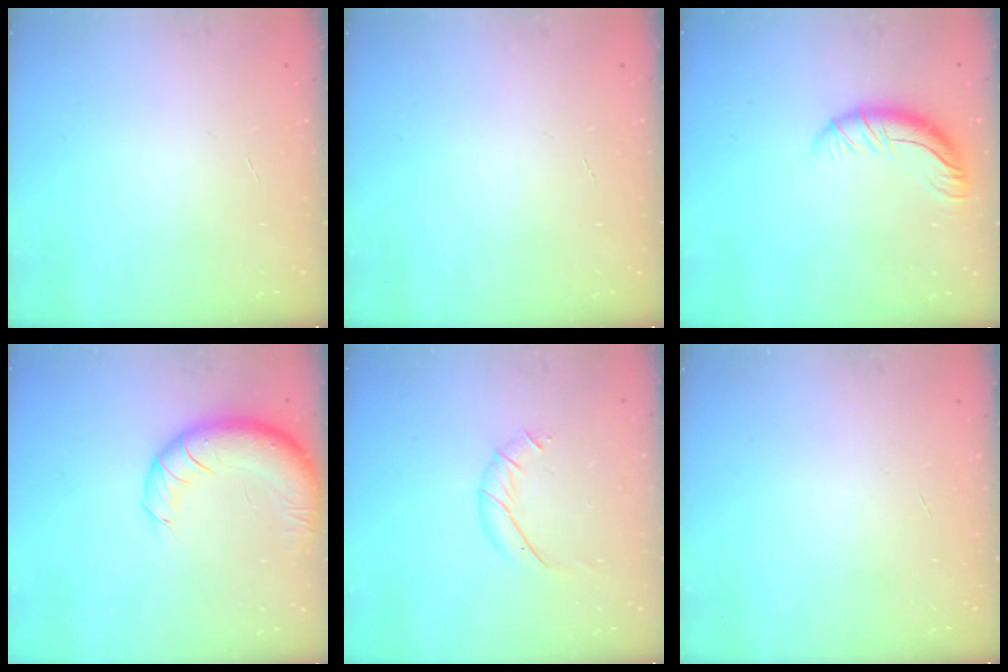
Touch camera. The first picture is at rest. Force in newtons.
{"total": 0.0}
{"total": 10.2, "press": 10.2, "slide": 0.7}
{"total": 14.3, "press": 14.0, "slide": 2.9}
{"total": 7.0, "press": 7.0, "slide": 0.5}
{"total": 0.0}